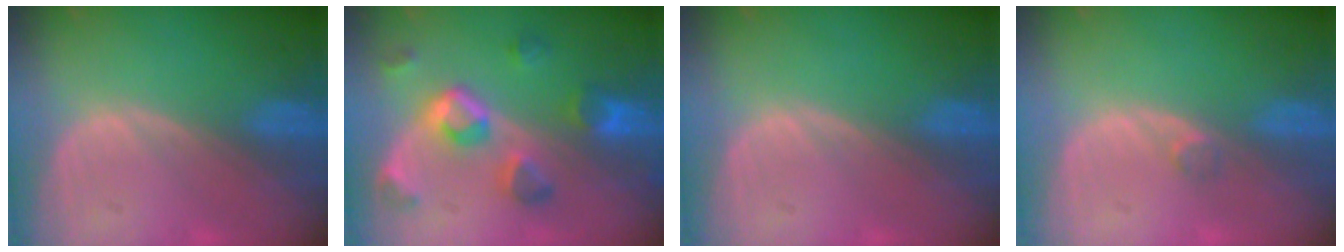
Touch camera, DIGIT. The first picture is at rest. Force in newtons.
{"total": 7.3, "press": 7.3, "slide": 0.8}
{"total": 0.0}
{"total": 1.2, "press": 1.0, "slide": 0.7}